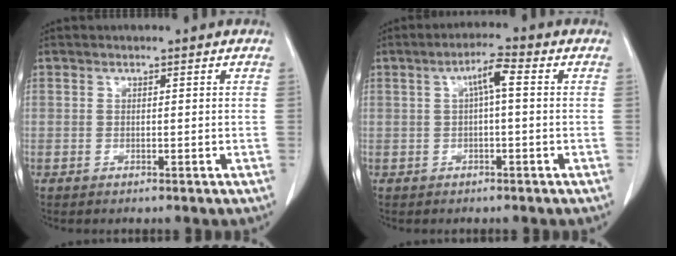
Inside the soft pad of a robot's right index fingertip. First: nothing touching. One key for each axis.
{"total": 3.8, "fx": 0.6, "fy": 0.4, "fz": 3.8, "tx": -0.066, "ty": 0.013, "tz": 0.009}